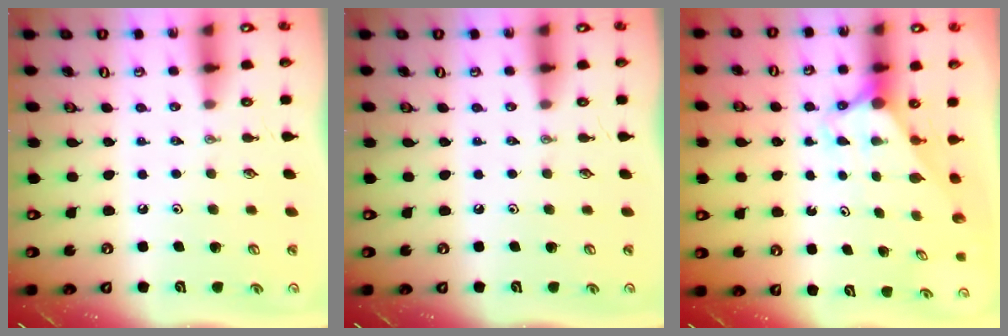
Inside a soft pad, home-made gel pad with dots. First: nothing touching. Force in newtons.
{"total": 0.0}
{"total": 2.7, "press": 2.7, "slide": 0.0}